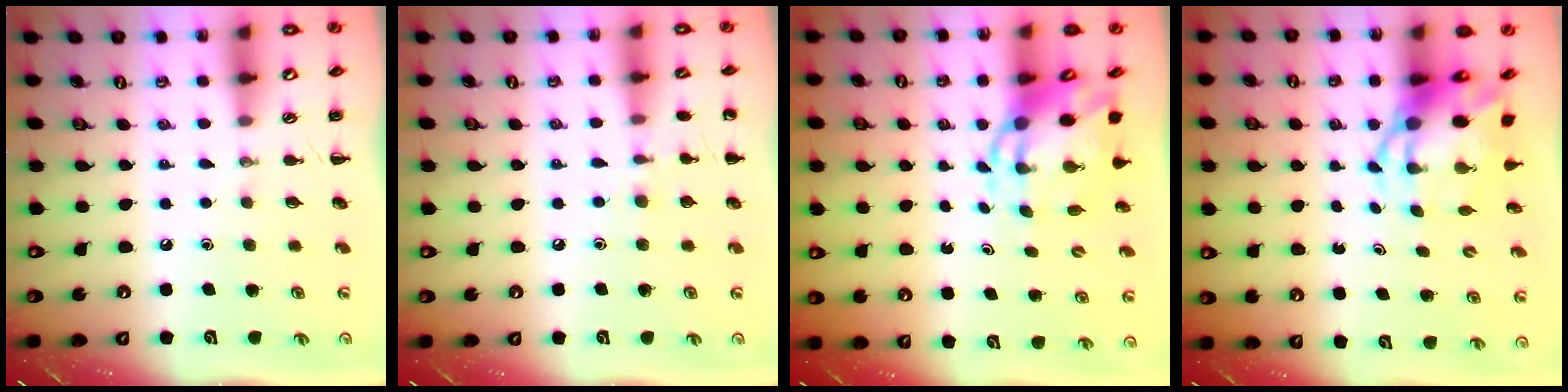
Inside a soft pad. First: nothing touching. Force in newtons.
{"total": 6.7, "press": 6.5, "slide": 1.9}
{"total": 5.8, "press": 5.5, "slide": 1.6}
{"total": 6.4, "press": 6.2, "slide": 1.7}